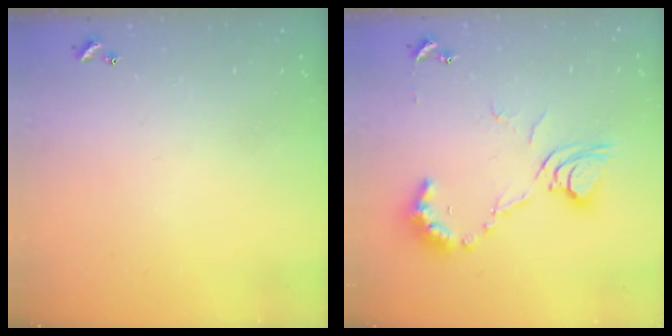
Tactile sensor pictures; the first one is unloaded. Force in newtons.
{"total": 10.4, "press": 10.3, "slide": 0.9}